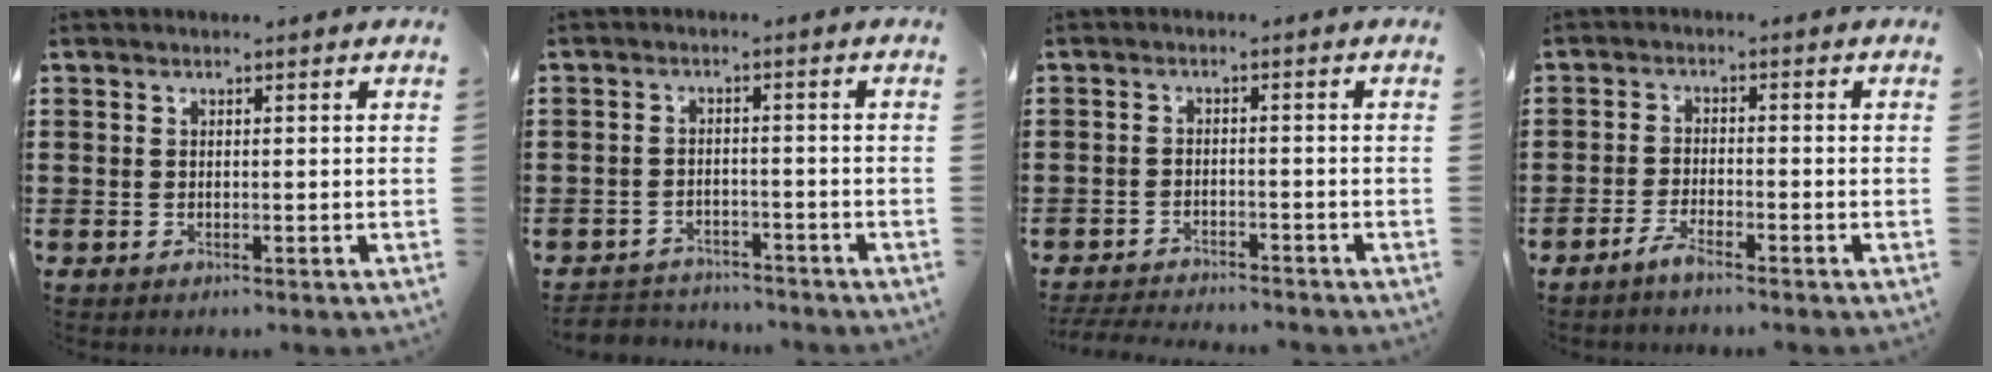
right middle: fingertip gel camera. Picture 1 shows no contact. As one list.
[{"total": 2.9, "force": [-2.8, 0.6, -0.2], "torque": [-0.004, -0.001, -0.062]}, {"total": 3.0, "force": [-3.0, 0.2, 0.3], "torque": [-0.008, 0.000, -0.063]}, {"total": 2.6, "force": [-2.2, 0.1, 1.4], "torque": [-0.038, 0.001, -0.046]}]